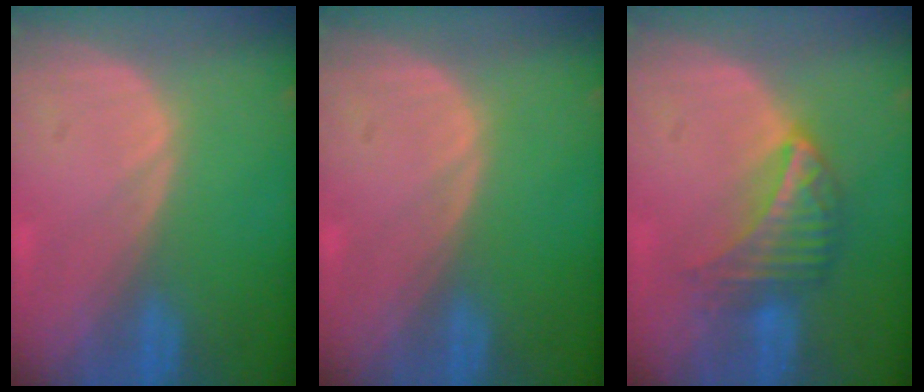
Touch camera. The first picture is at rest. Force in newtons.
{"total": 0.0}
{"total": 6.3, "press": 6.0, "slide": 2.1}